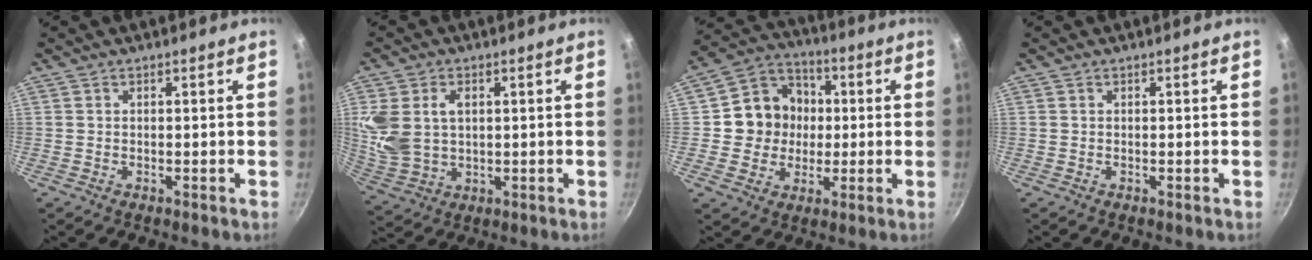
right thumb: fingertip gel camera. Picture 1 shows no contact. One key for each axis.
{"total": 10.8, "fx": 2.4, "fy": 7.6, "fz": 7.3, "tx": -0.145, "ty": -0.015, "tz": 0.056}
{"total": 12.0, "fx": 0.4, "fy": 11.1, "fz": 4.7, "tx": -0.042, "ty": 0.023, "tz": -0.004}
{"total": 0.0}